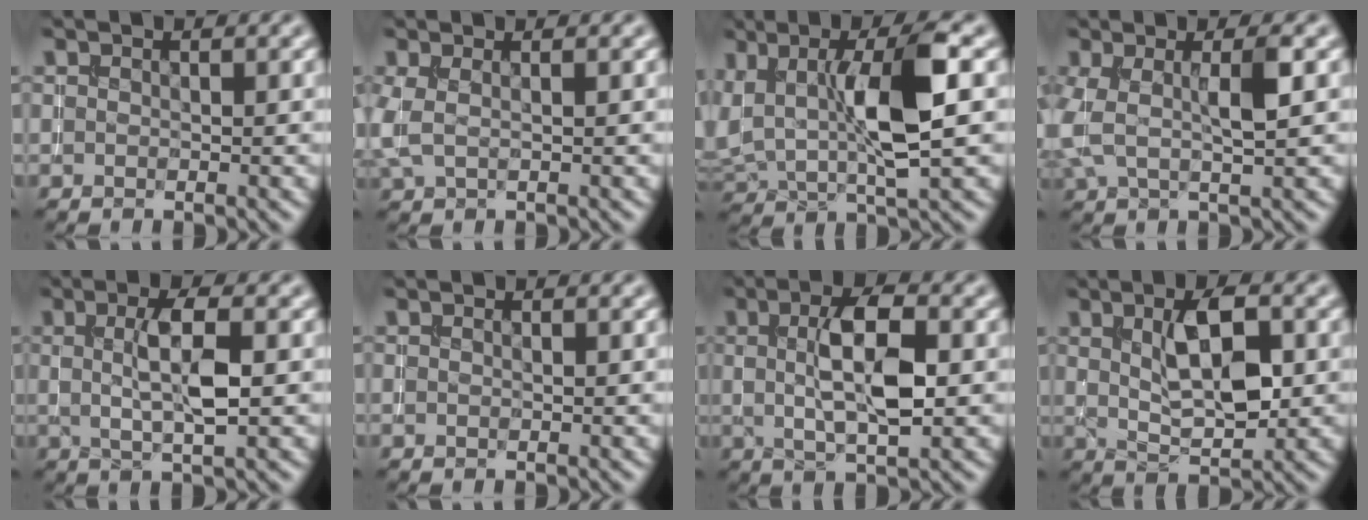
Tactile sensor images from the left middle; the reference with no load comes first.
{"total": 1.5, "force": [0.2, 0.7, 1.3], "torque": [-0.040, 0.004, 0.000]}
{"total": 8.9, "force": [1.8, 2.9, 8.1], "torque": [-0.145, 0.011, 0.028]}
{"total": 3.5, "force": [0.5, 0.8, 3.4], "torque": [-0.076, 0.009, 0.005]}
{"total": 4.0, "force": [0.5, 0.8, 3.9], "torque": [-0.072, 0.006, 0.009]}
{"total": 0.0}
{"total": 5.8, "force": [0.8, 1.8, 5.5], "torque": [-0.095, 0.010, 0.011]}
{"total": 5.2, "force": [1.2, 2.0, 4.7], "torque": [-0.084, 0.005, 0.023]}